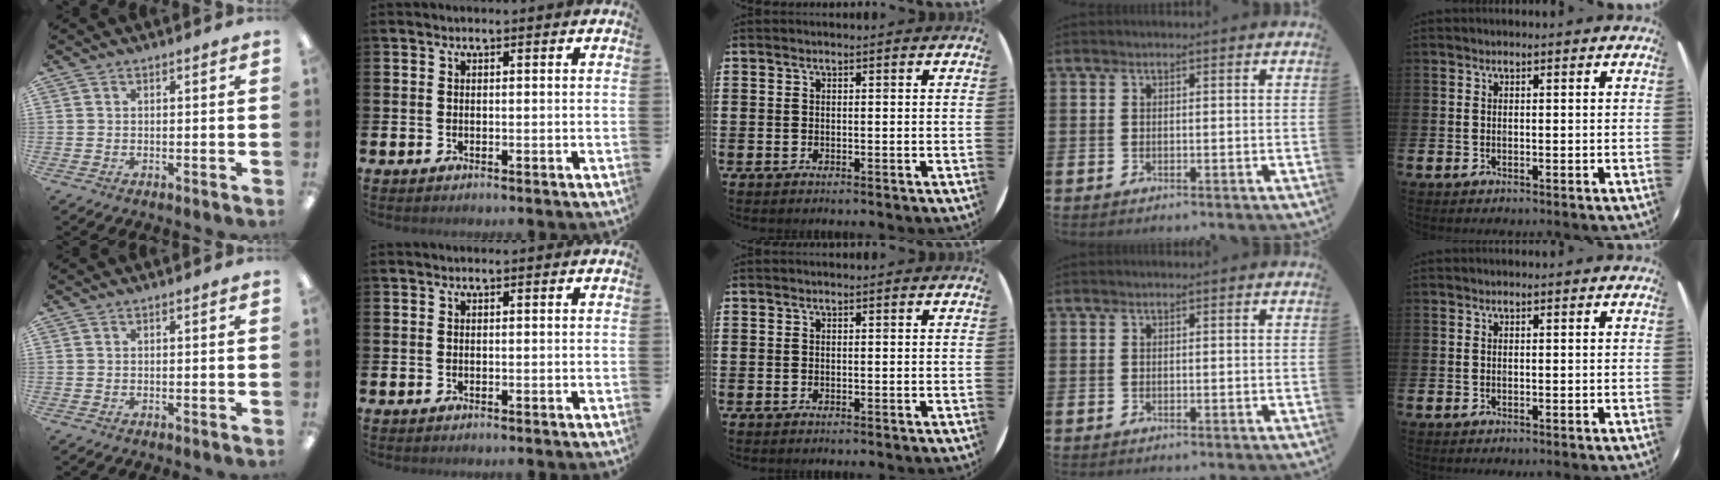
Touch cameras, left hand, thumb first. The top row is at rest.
{}